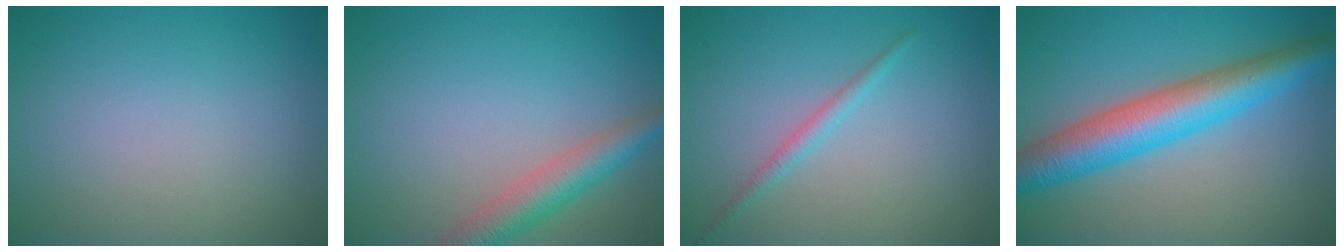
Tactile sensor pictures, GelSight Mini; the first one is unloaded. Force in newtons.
{"total": 4.2, "press": 4.2, "slide": 0.1}
{"total": 1.3, "press": 1.3, "slide": 0.1}
{"total": 7.5, "press": 7.5, "slide": 0.2}